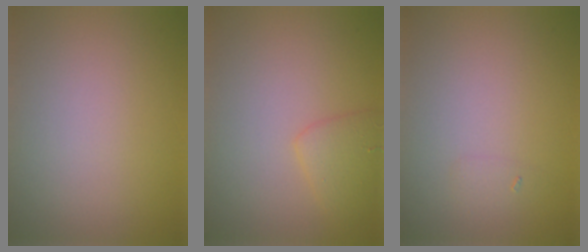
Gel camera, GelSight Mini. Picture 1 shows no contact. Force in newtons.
{"total": 2.2, "press": 2.2, "slide": 0.1}
{"total": 0.6, "press": 0.6, "slide": 0.0}